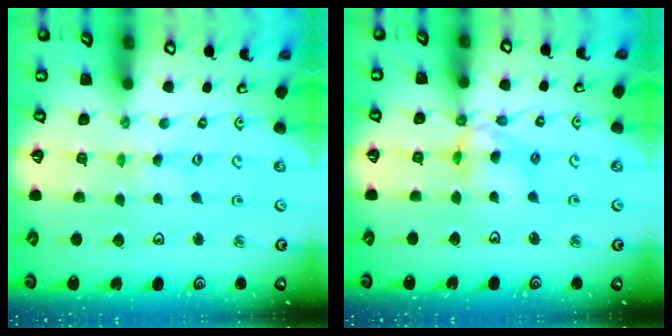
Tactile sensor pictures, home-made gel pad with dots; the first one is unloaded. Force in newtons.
{"total": 7.8, "press": 7.7, "slide": 1.0}